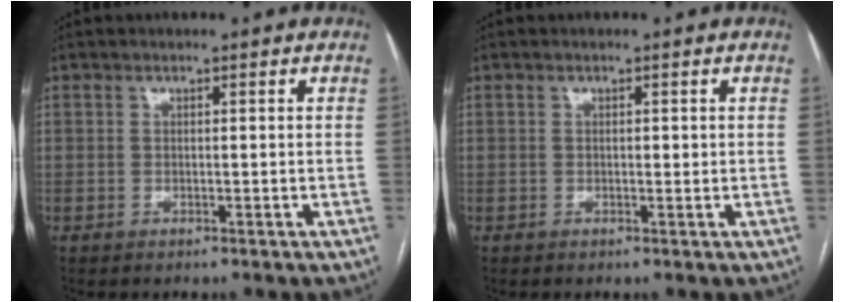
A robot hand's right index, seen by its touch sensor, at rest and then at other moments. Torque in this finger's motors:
{"motor_torque": [0.12, 0.10, 0.00, 0.01]}